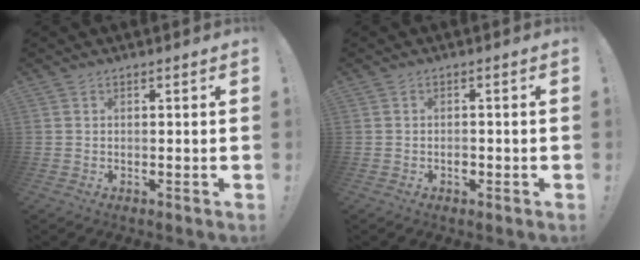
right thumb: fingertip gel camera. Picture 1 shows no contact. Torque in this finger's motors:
{"motor_torque": [0.40, 0.13, 0.23, -0.21, 0.00]}